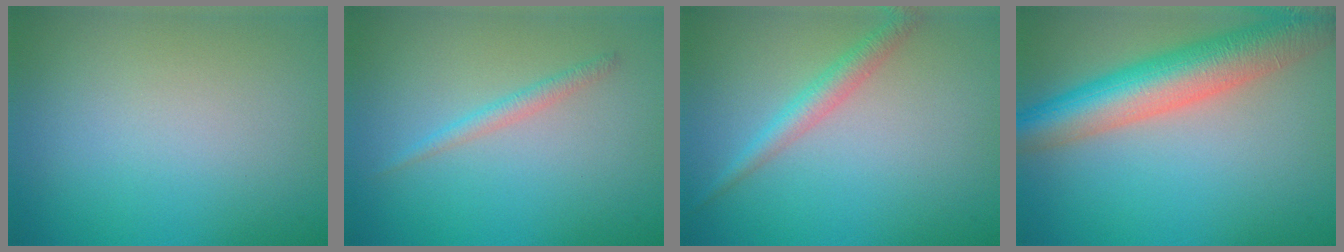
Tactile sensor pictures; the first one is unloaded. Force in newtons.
{"total": 1.3, "press": 1.3, "slide": 0.1}
{"total": 2.3, "press": 2.3, "slide": 0.1}
{"total": 8.4, "press": 8.4, "slide": 0.3}